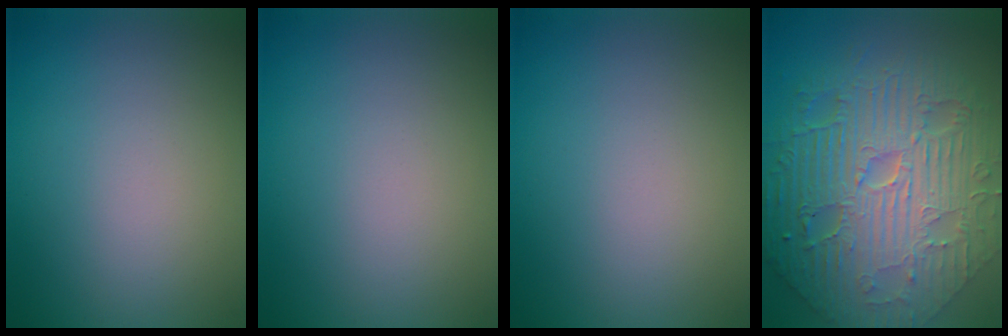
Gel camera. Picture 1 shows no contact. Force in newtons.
{"total": 0.0}
{"total": 0.0}
{"total": 11.6, "press": 7.7, "slide": 8.7}